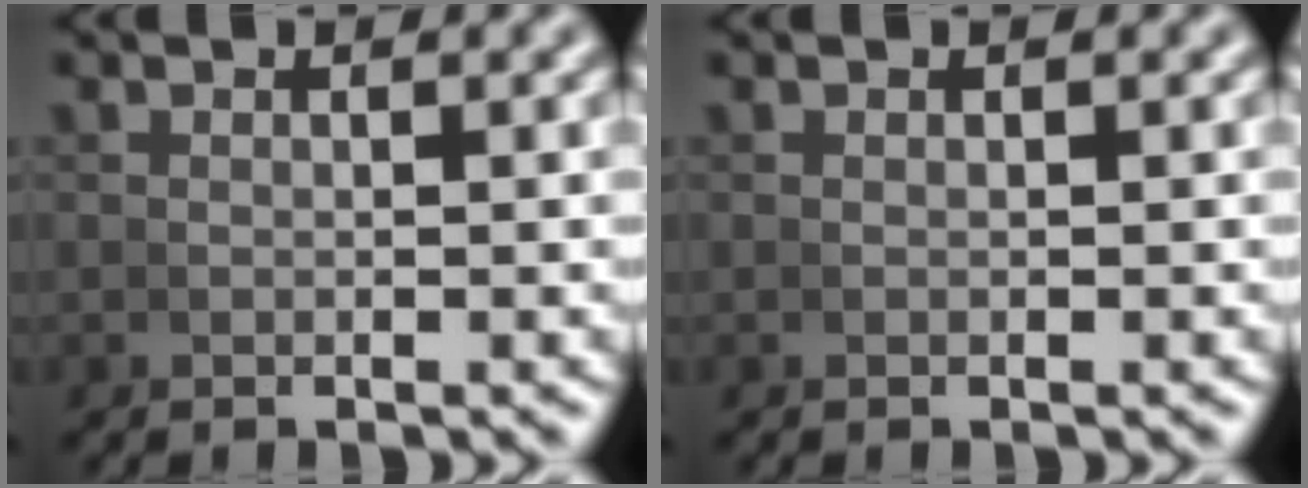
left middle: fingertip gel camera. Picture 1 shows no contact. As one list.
[{"total": 0.8, "force": [0.1, -0.7, -0.2], "torque": [0.010, -0.003, 0.006]}]